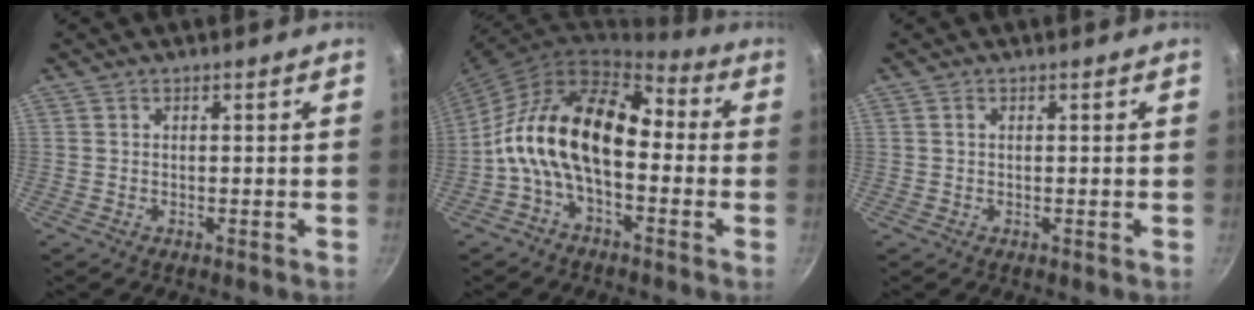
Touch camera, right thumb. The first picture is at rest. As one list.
[{"total": 17.1, "force": [-2.0, 10.0, 13.8], "torque": [-0.222, 0.048, -0.059]}, {"total": 0.6, "force": [0.2, 0.4, 0.4], "torque": [-0.008, 0.003, 0.003]}]